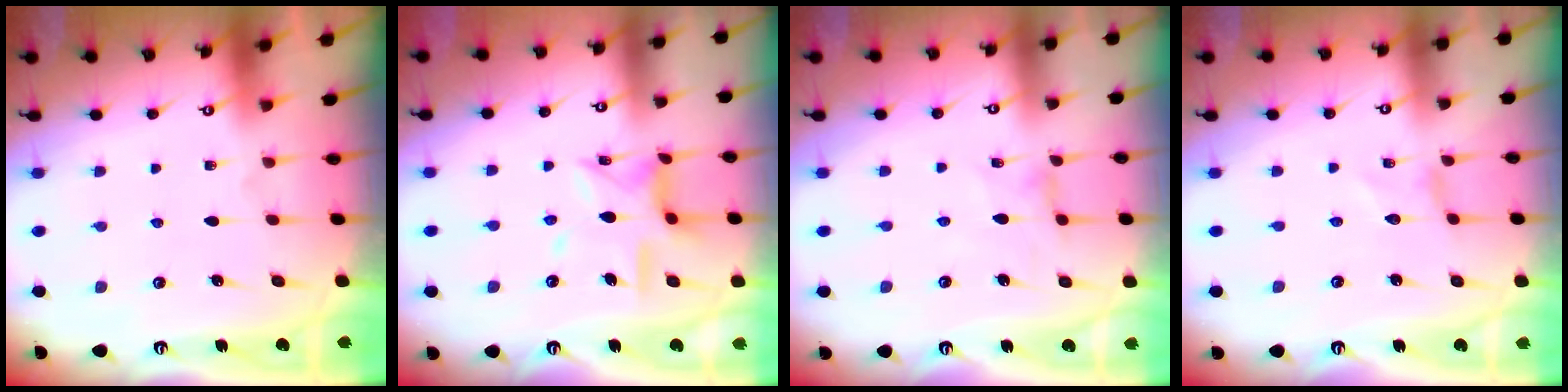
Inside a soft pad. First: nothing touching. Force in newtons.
{"total": 11.8, "press": 11.8, "slide": 1.1}
{"total": 1.5, "press": 1.4, "slide": 0.4}
{"total": 0.0}